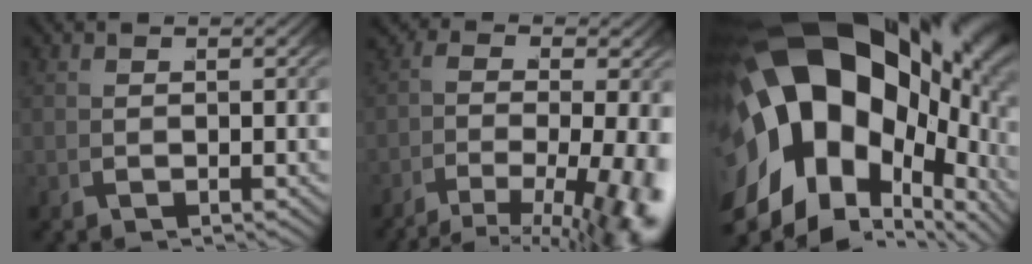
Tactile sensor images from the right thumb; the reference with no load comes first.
{"total": 7.3, "force": [-2.4, 3.1, 6.1], "torque": [-0.092, -0.037, -0.018]}
{"total": 25.7, "force": [0.8, 17.0, 19.3], "torque": [-0.358, -0.044, 0.043]}